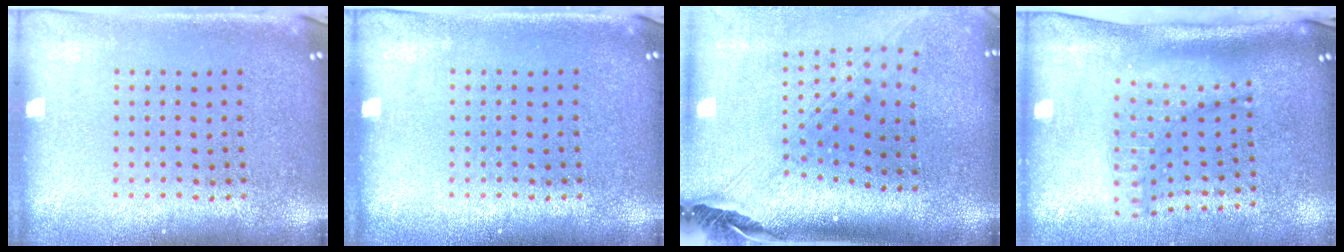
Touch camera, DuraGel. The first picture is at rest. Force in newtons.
{"total": 0.0}
{"total": 2.9, "press": 2.2, "slide": 2.0}
{"total": 1.6, "press": 1.3, "slide": 0.9}